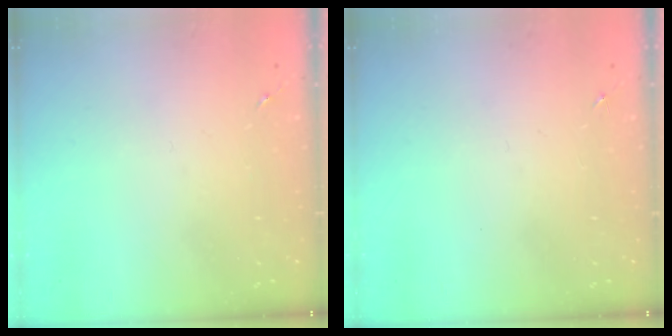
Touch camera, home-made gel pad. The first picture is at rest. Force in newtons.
{"total": 0.0}